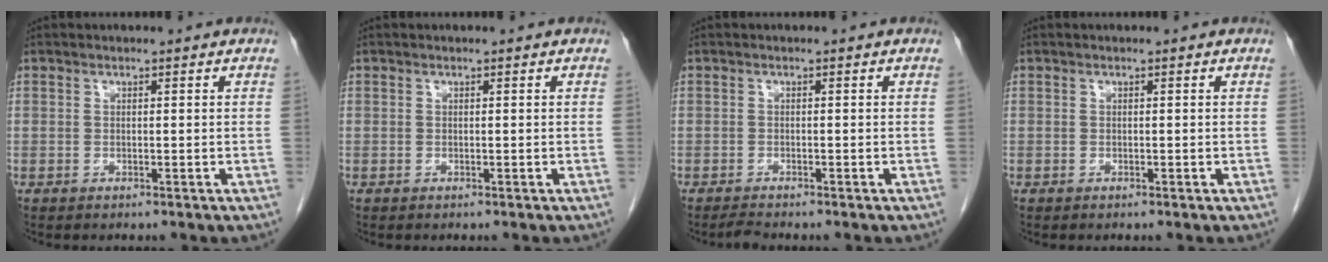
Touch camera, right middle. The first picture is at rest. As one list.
[{"total": 0.0}, {"total": 1.1, "force": [-1.0, -0.2, 0.2], "torque": [-0.013, -0.007, -0.019]}, {"total": 0.0}]